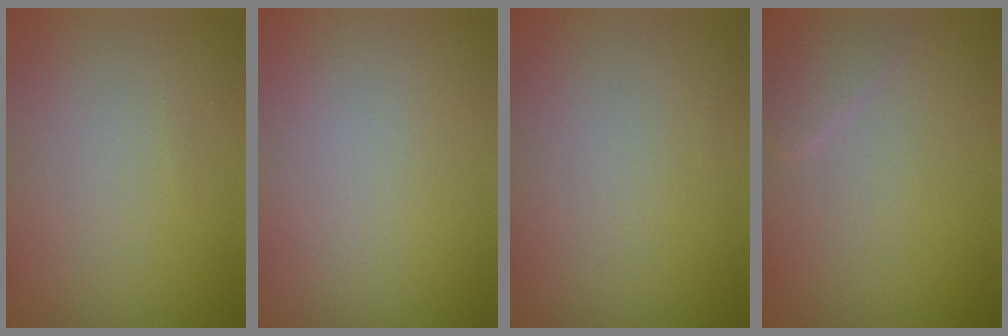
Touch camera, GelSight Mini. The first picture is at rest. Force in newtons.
{"total": 0.0}
{"total": 0.0}
{"total": 1.2, "press": 1.2, "slide": 0.0}